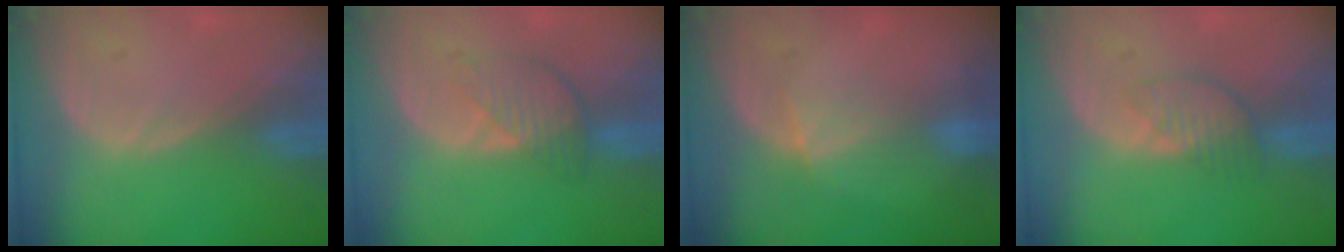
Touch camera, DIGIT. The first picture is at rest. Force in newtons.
{"total": 4.6, "press": 4.2, "slide": 2.0}
{"total": 3.4, "press": 3.2, "slide": 1.1}
{"total": 4.0, "press": 3.5, "slide": 1.8}